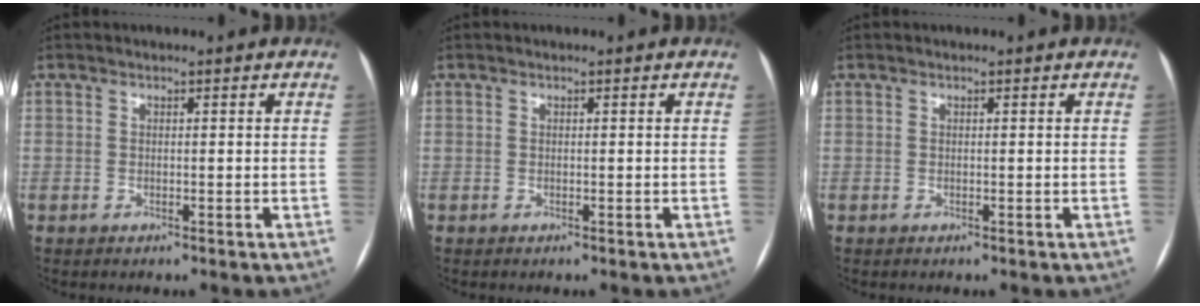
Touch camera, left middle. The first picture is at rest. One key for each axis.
{"total": 0.0}
{"total": 0.0}